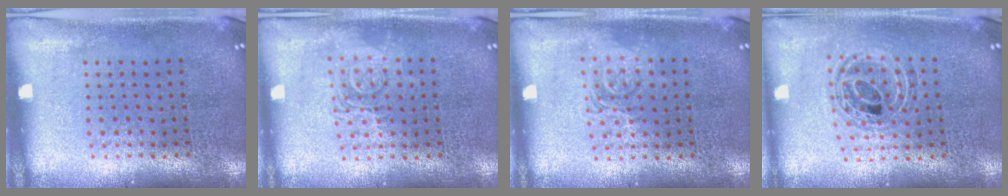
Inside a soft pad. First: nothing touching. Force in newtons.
{"total": 2.7, "press": 2.6, "slide": 0.4}
{"total": 1.2, "press": 1.2, "slide": 0.2}
{"total": 0.9, "press": 0.9, "slide": 0.1}